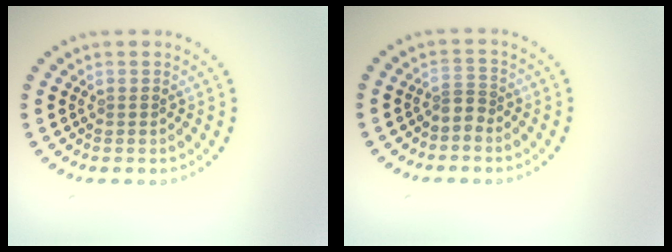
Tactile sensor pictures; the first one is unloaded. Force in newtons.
{"total": 1.3, "press": 0.8, "slide": 1.0}